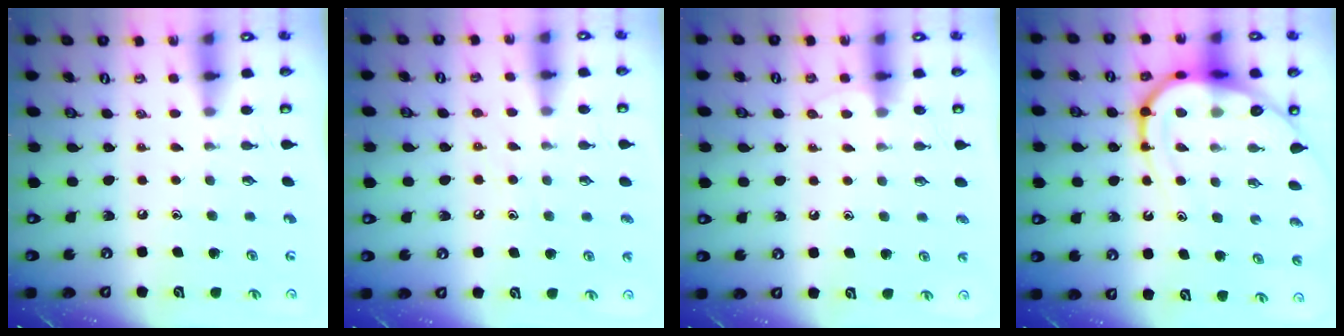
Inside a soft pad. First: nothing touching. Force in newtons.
{"total": 7.5, "press": 7.5, "slide": 0.8}
{"total": 4.5, "press": 4.4, "slide": 0.4}
{"total": 14.4, "press": 14.4, "slide": 1.0}